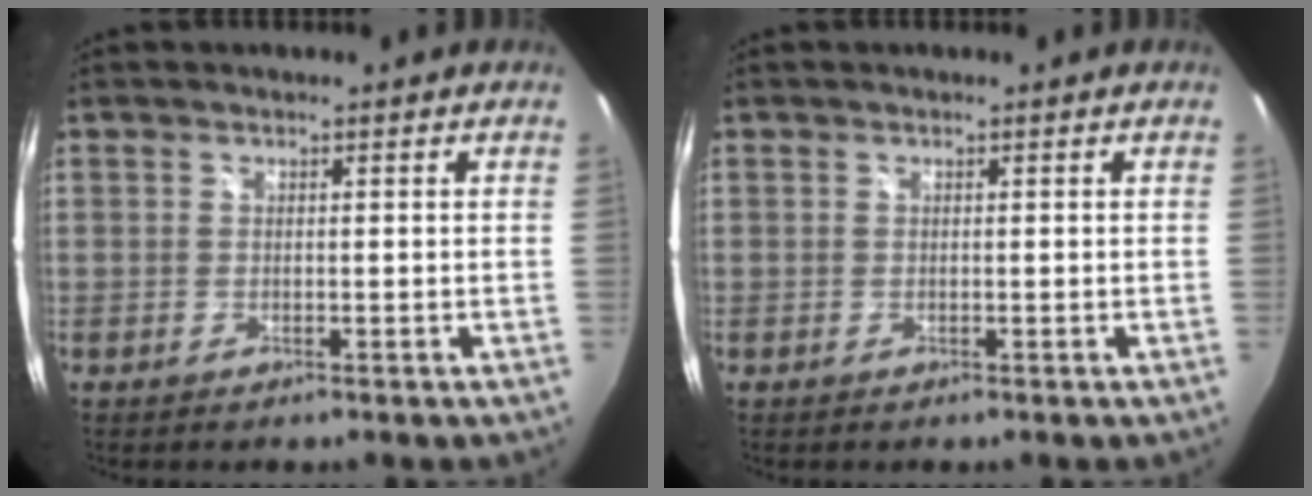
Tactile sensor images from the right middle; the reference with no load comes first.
{"total": 0.0}